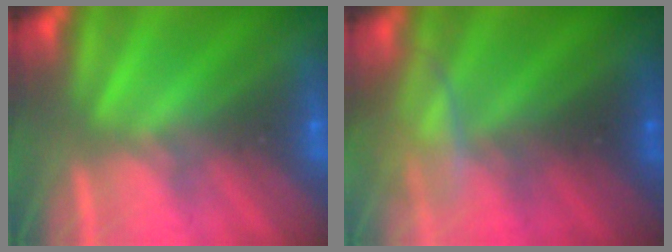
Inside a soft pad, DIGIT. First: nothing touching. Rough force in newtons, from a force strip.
{"total": 2.8}